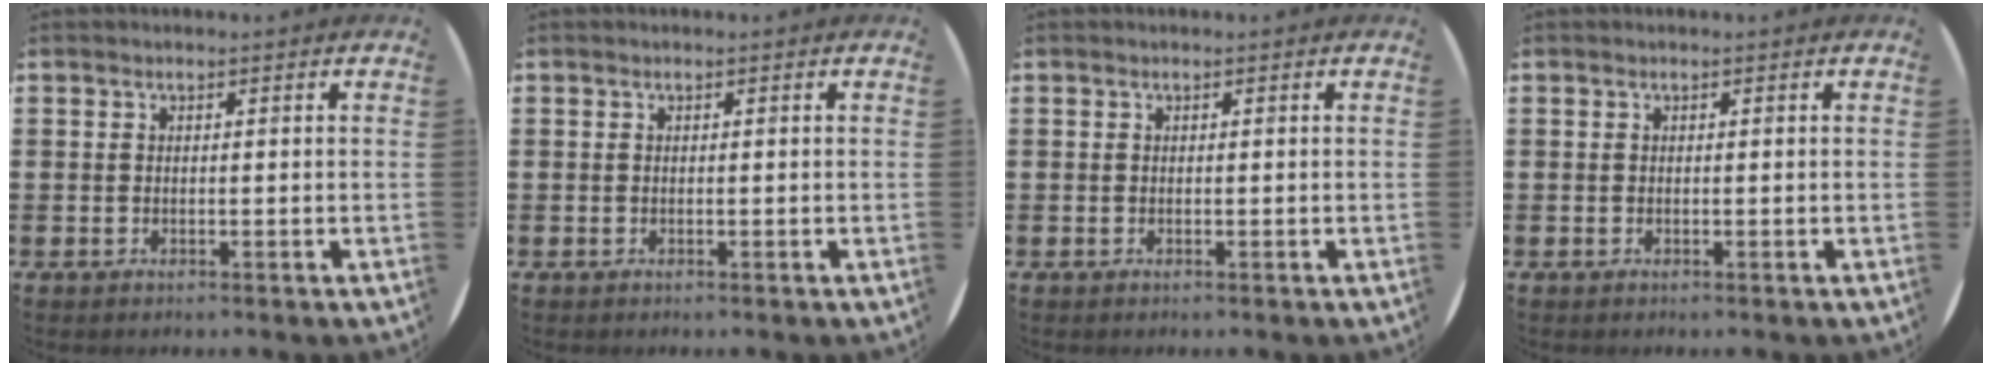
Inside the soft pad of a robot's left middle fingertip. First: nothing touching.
{"total": 0.0}
{"total": 0.0}
{"total": 0.0}